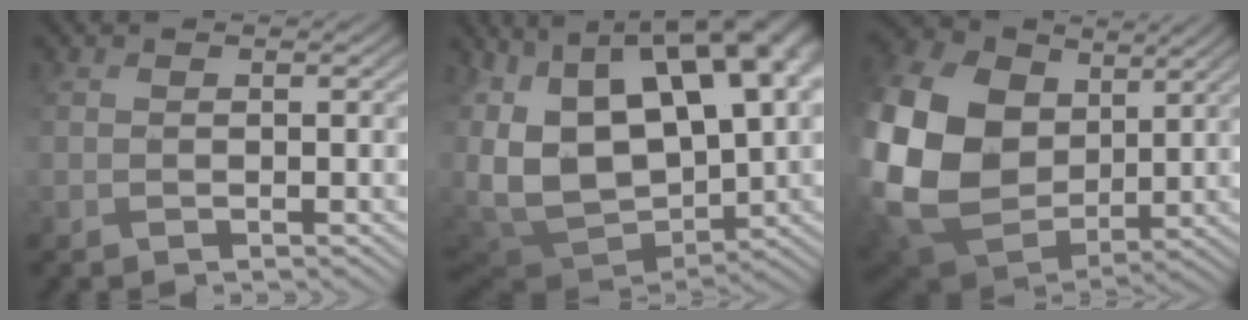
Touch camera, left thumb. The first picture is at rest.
{"total": 19.8, "force": [6.0, 11.1, 15.2], "torque": [-0.315, 0.031, 0.148]}
{"total": 18.9, "force": [3.5, 15.1, 10.7], "torque": [-0.320, 0.000, 0.088]}